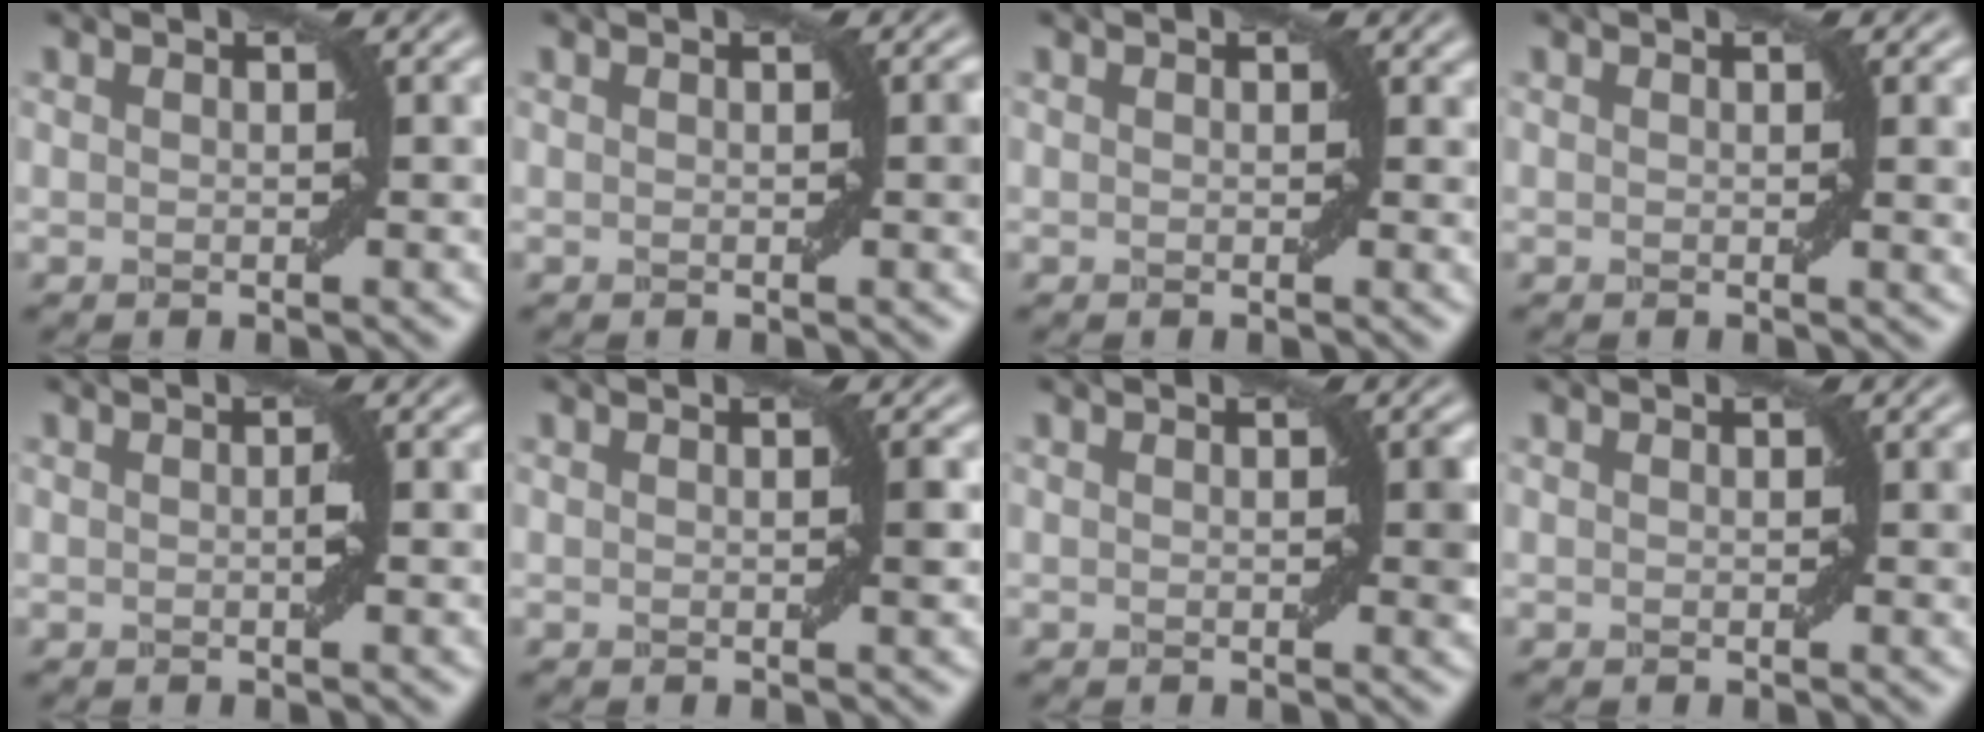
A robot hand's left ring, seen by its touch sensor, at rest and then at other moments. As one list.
[{"total": 0.7, "force": [0.1, -0.1, 0.7], "torque": [-0.007, 0.002, 0.001]}, {"total": 0.8, "force": [0.3, 0.6, 0.5], "torque": [0.000, -0.004, 0.003]}, {"total": 1.6, "force": [0.5, 0.2, 1.5], "torque": [-0.016, -0.002, 0.007]}, {"total": 0.9, "force": [-0.1, -0.1, 0.9], "torque": [-0.016, 0.003, 0.000]}, {"total": 0.7, "force": [0.0, -0.2, 0.6], "torque": [-0.008, 0.003, 0.001]}, {"total": 0.9, "force": [0.1, 0.1, 0.8], "torque": [-0.009, 0.000, 0.002]}, {"total": 0.6, "force": [0.1, 0.1, 0.6], "torque": [-0.005, 0.000, 0.003]}]